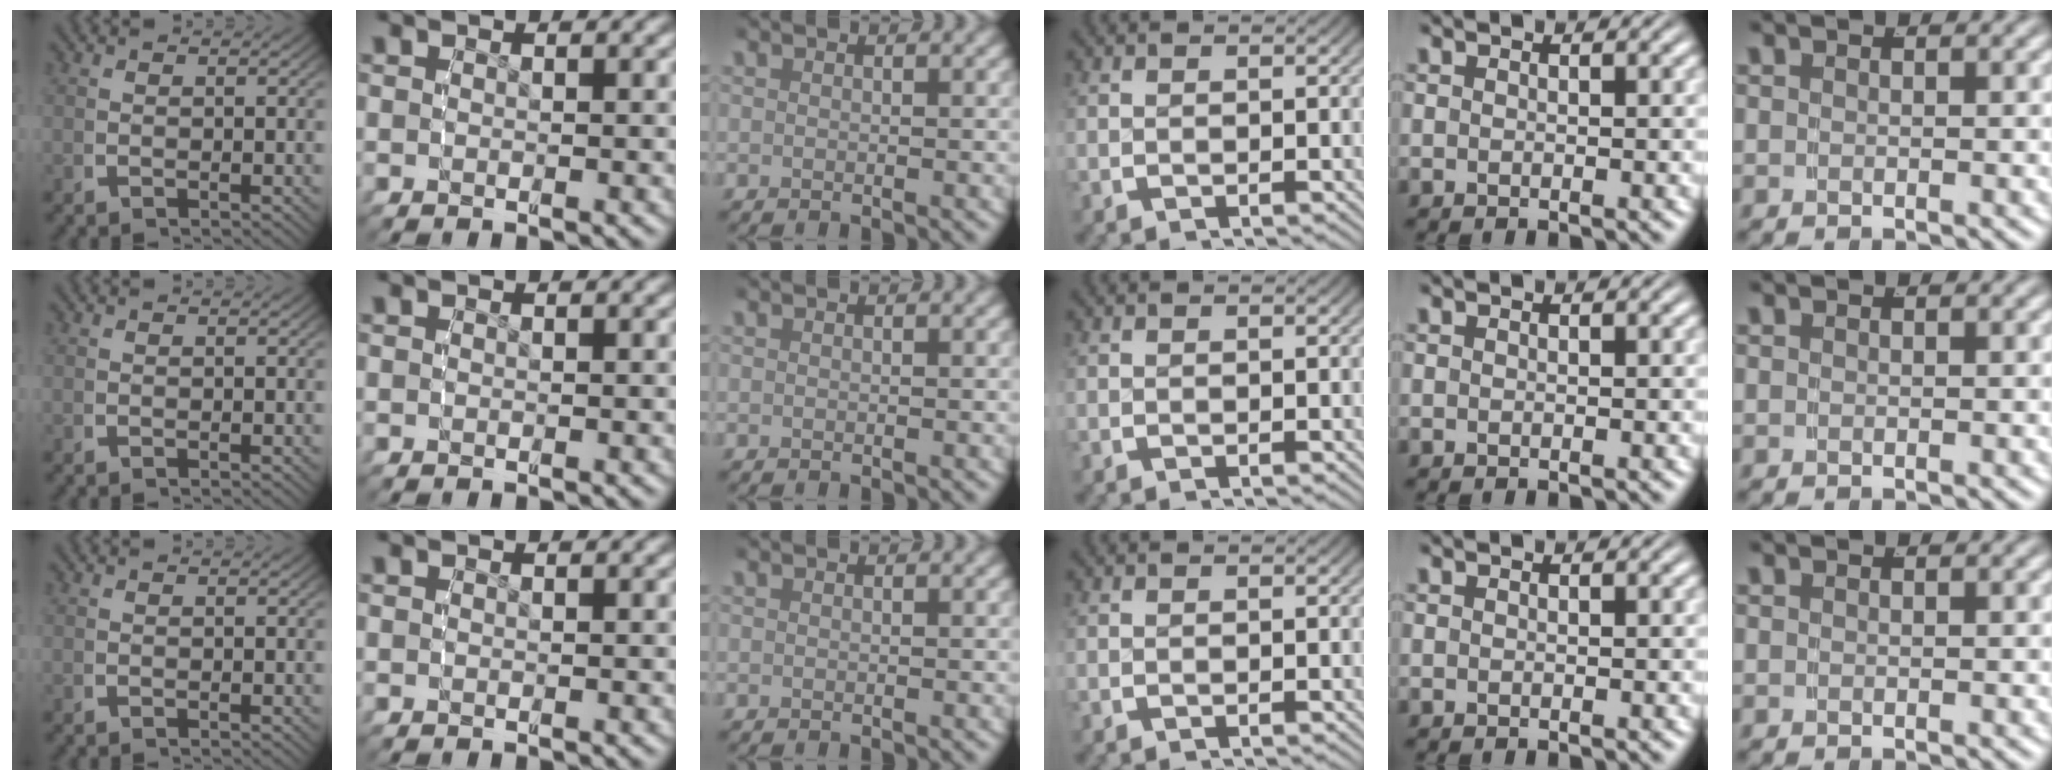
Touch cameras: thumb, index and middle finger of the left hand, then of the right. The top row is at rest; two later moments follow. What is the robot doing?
{"motion": "reach", "object": "shorts"}